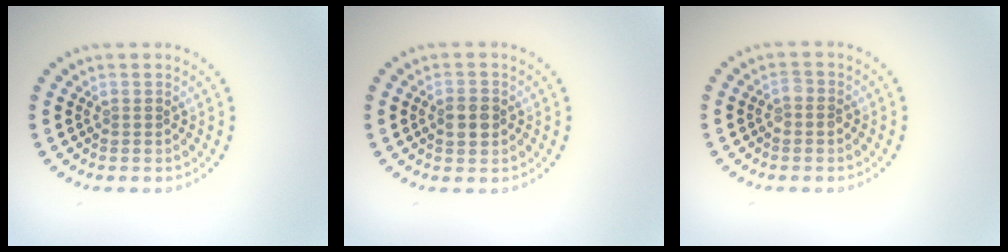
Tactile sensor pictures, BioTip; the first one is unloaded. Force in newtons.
{"total": 2.6, "press": 2.6, "slide": 0.2}
{"total": 1.1, "press": 1.0, "slide": 0.3}